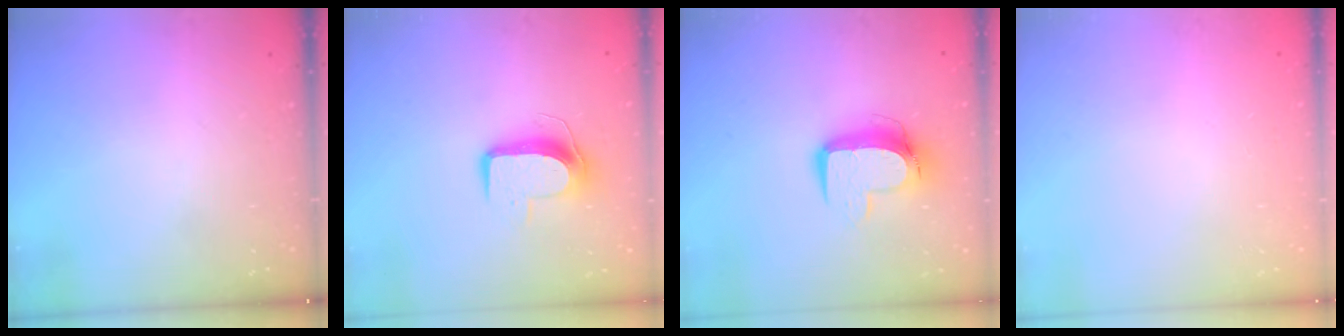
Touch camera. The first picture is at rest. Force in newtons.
{"total": 9.2, "press": 9.1, "slide": 0.5}
{"total": 11.0, "press": 10.9, "slide": 1.1}
{"total": 0.0}